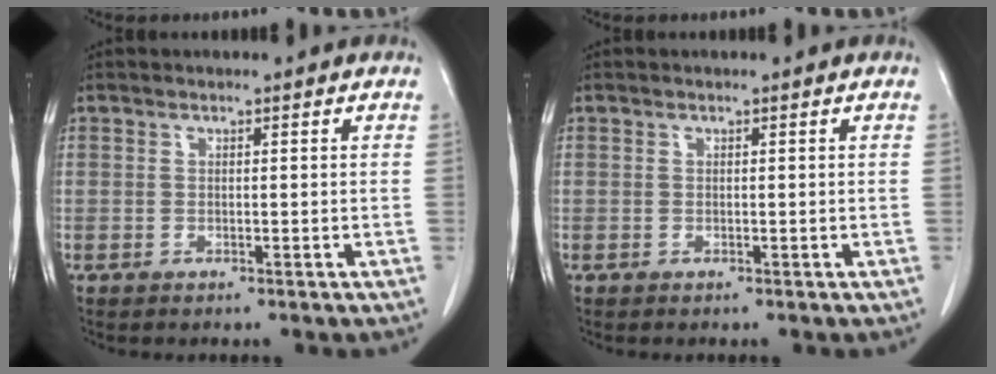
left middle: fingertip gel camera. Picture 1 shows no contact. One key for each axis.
{"total": 0.0}